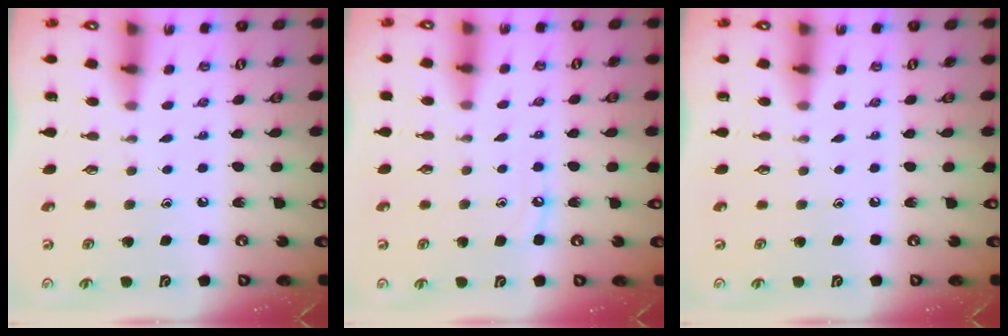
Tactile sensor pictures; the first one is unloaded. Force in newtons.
{"total": 5.9, "press": 5.9, "slide": 0.6}
{"total": 0.0}